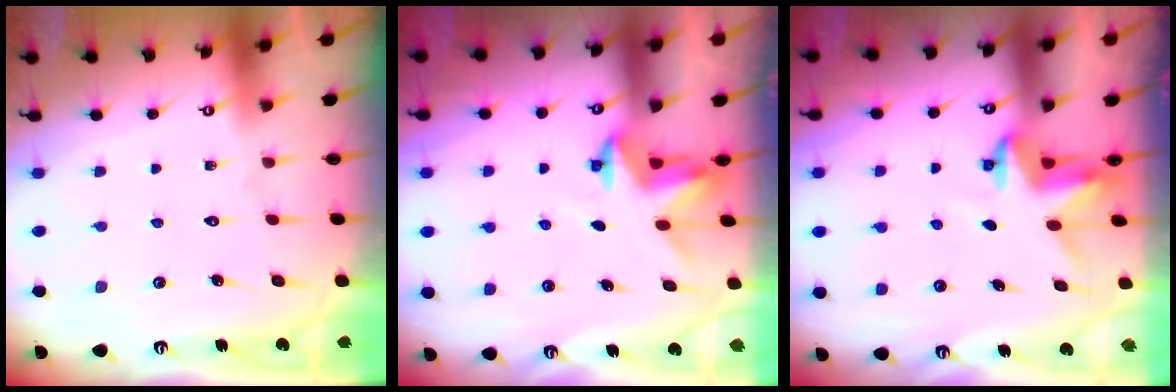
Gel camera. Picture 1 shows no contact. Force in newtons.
{"total": 3.9, "press": 3.9, "slide": 0.3}
{"total": 3.6, "press": 3.6, "slide": 0.3}